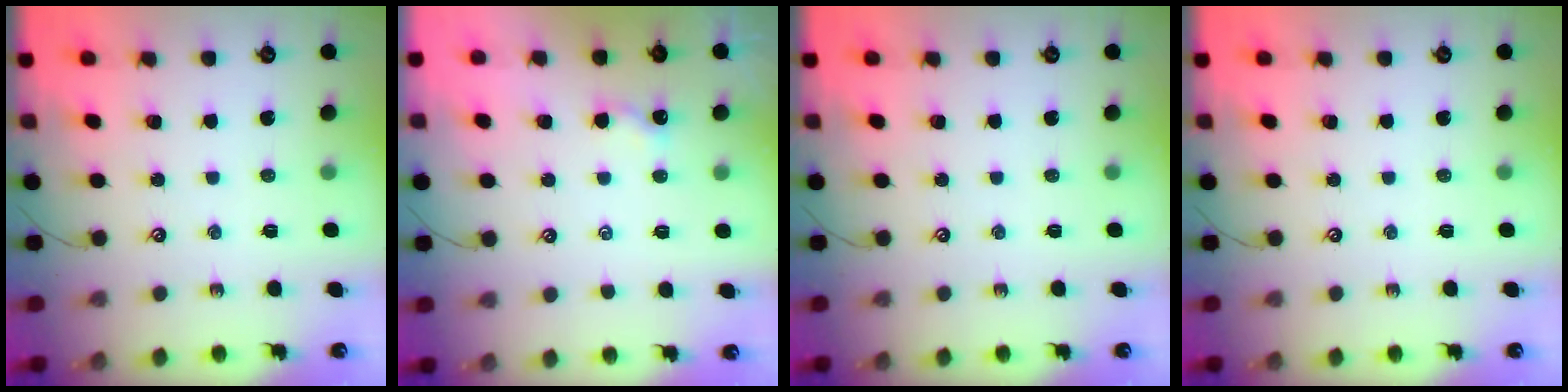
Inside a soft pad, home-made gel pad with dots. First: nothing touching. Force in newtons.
{"total": 2.1, "press": 2.1, "slide": 0.2}
{"total": 0.0}
{"total": 0.0}